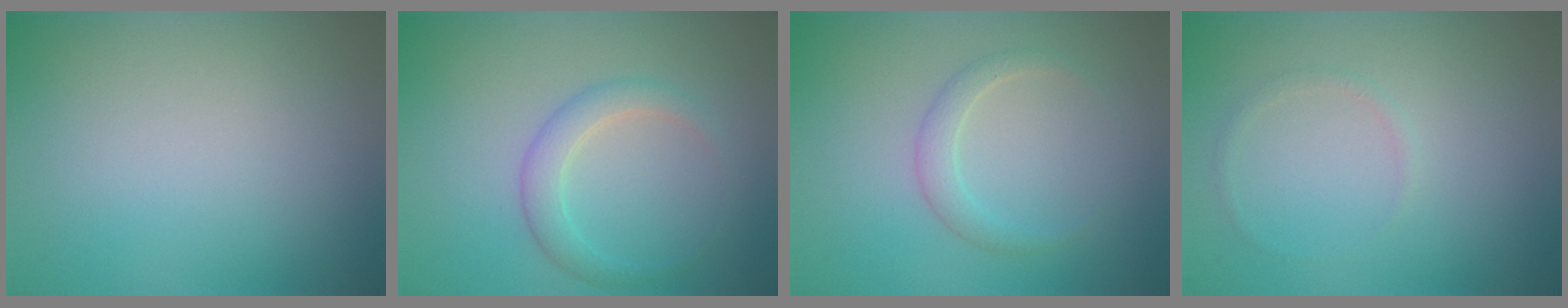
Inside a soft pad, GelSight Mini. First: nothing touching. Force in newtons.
{"total": 2.4, "press": 2.4, "slide": 0.1}
{"total": 1.6, "press": 1.6, "slide": 0.1}
{"total": 0.6, "press": 0.6, "slide": 0.1}